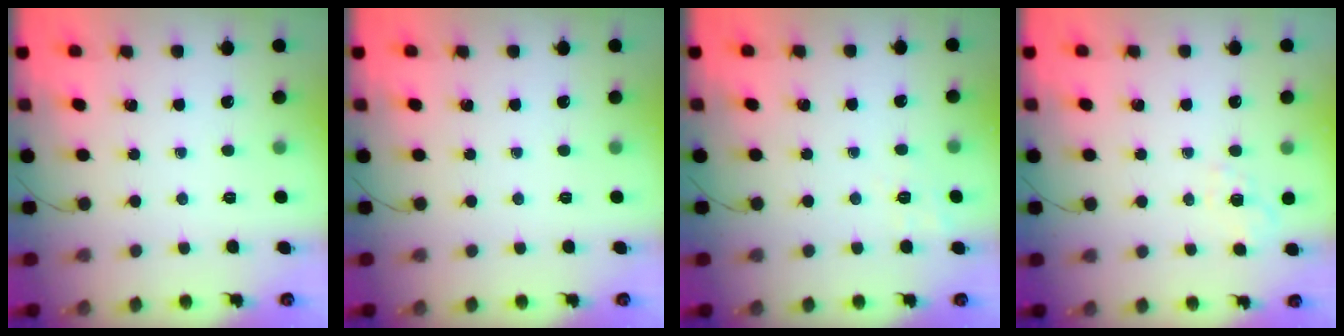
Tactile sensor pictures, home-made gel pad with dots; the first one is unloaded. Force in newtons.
{"total": 0.0}
{"total": 1.8, "press": 0.4, "slide": 1.8}
{"total": 2.2, "press": 1.6, "slide": 1.6}